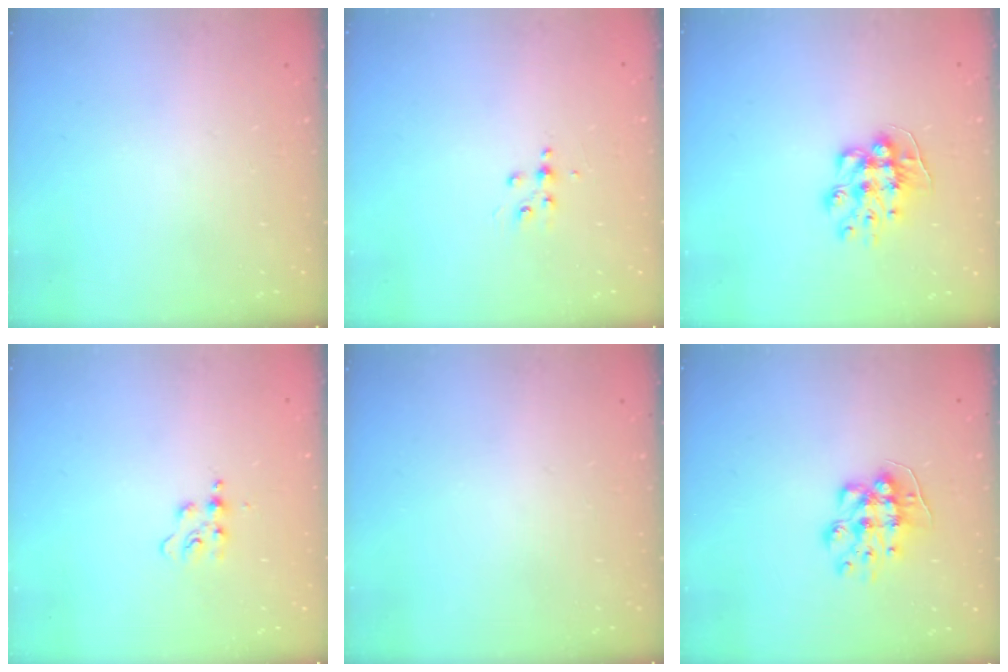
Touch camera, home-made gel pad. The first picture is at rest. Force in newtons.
{"total": 4.3, "press": 4.3, "slide": 0.5}
{"total": 9.9, "press": 9.9, "slide": 0.4}
{"total": 5.1, "press": 5.1, "slide": 0.7}
{"total": 0.0}
{"total": 8.7, "press": 8.7, "slide": 0.2}